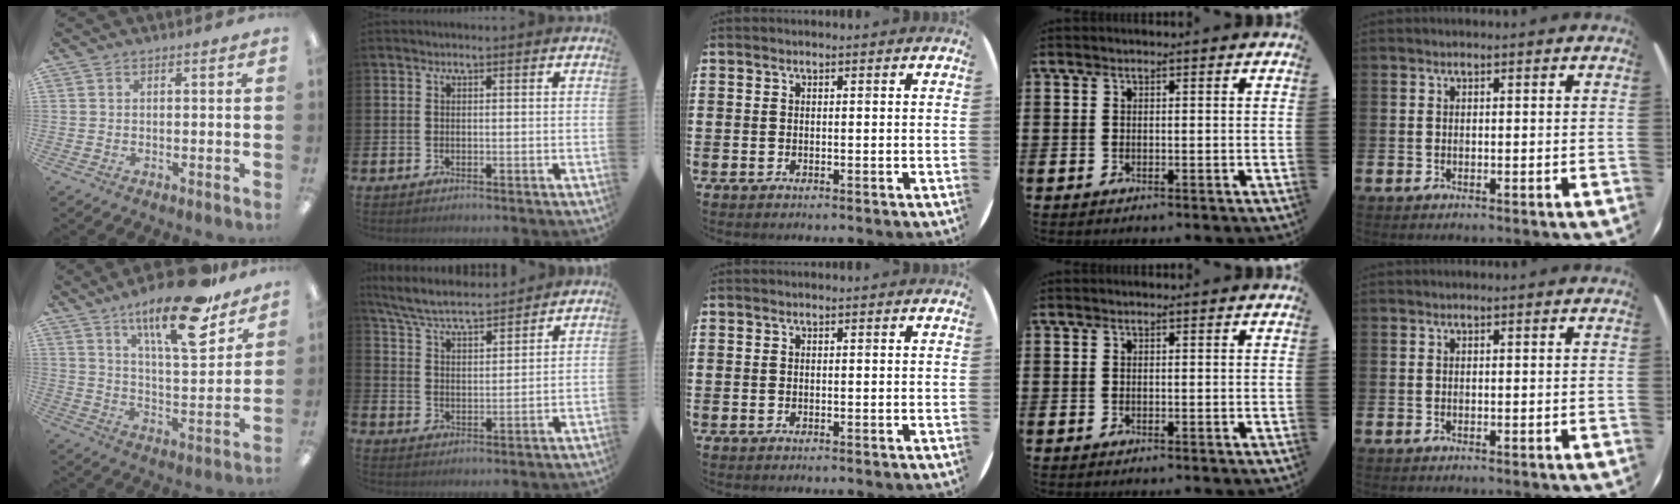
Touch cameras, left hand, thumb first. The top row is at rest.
{"thumb": {"total": 20.4, "force": [13.5, 6.2, 13.9], "torque": [-0.215, -0.073, 0.215]}, "index": {"total": 6.4, "force": [6.1, 0.7, 1.8], "torque": [-0.062, -0.032, 0.108]}}